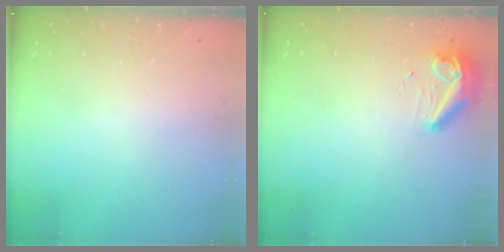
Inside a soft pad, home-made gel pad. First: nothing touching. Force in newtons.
{"total": 8.3, "press": 8.3, "slide": 0.9}